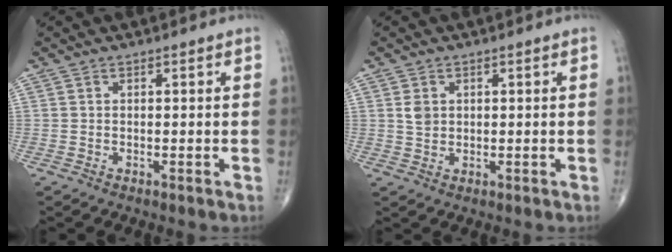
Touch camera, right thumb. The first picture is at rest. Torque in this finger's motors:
{"motor_torque": [-0.41, 0.21, 0.47, 0.19, 0.01]}